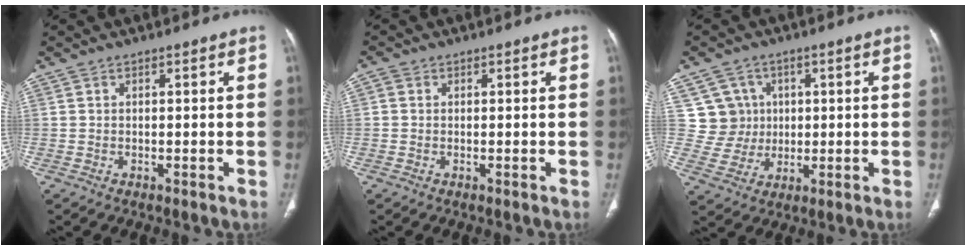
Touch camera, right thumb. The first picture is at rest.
{"total": 1.0, "force": [0.1, 0.9, 0.4], "torque": [-0.006, 0.001, 0.000]}
{"total": 7.2, "force": [1.8, 7.0, 0.8], "torque": [0.022, -0.001, 0.036]}